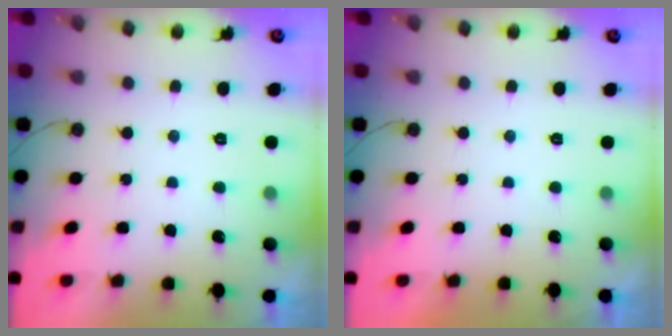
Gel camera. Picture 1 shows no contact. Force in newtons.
{"total": 1.8, "press": 1.8, "slide": 0.0}